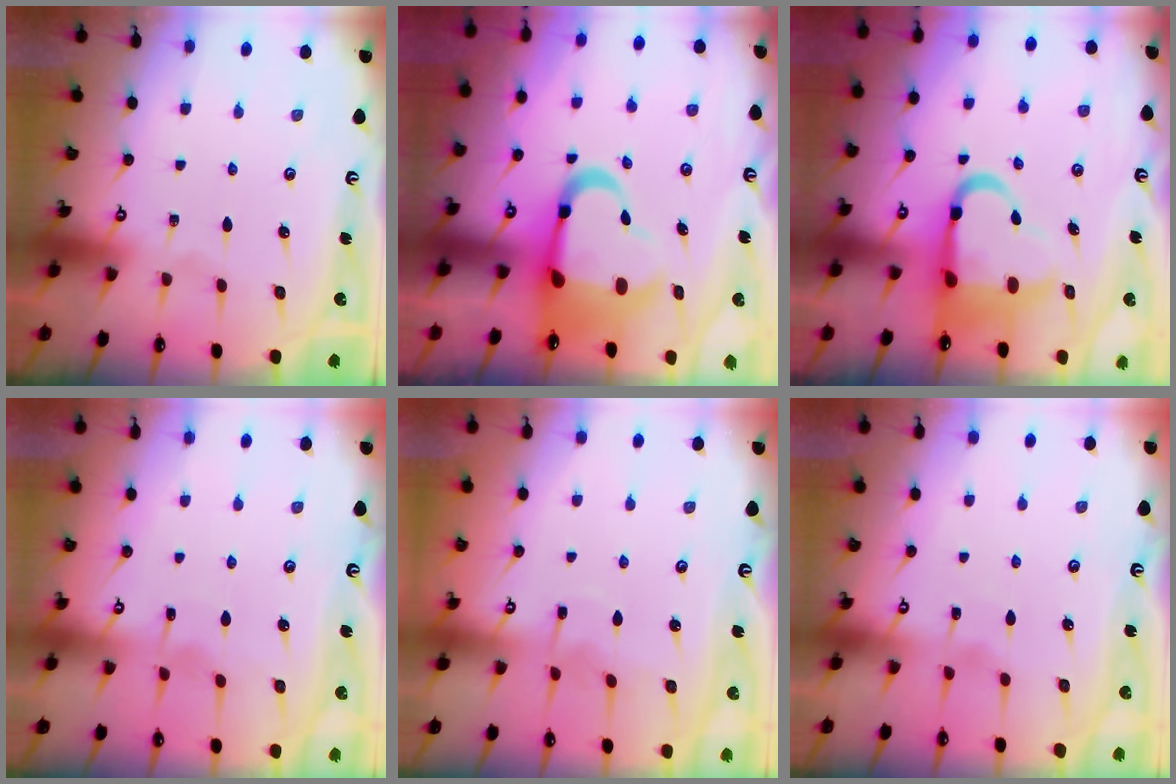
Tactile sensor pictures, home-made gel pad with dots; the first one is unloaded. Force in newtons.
{"total": 13.1, "press": 13.0, "slide": 2.0}
{"total": 12.5, "press": 12.0, "slide": 3.2}
{"total": 3.4, "press": 3.4, "slide": 0.4}
{"total": 3.7, "press": 3.7, "slide": 0.5}
{"total": 2.1, "press": 2.1, "slide": 0.4}